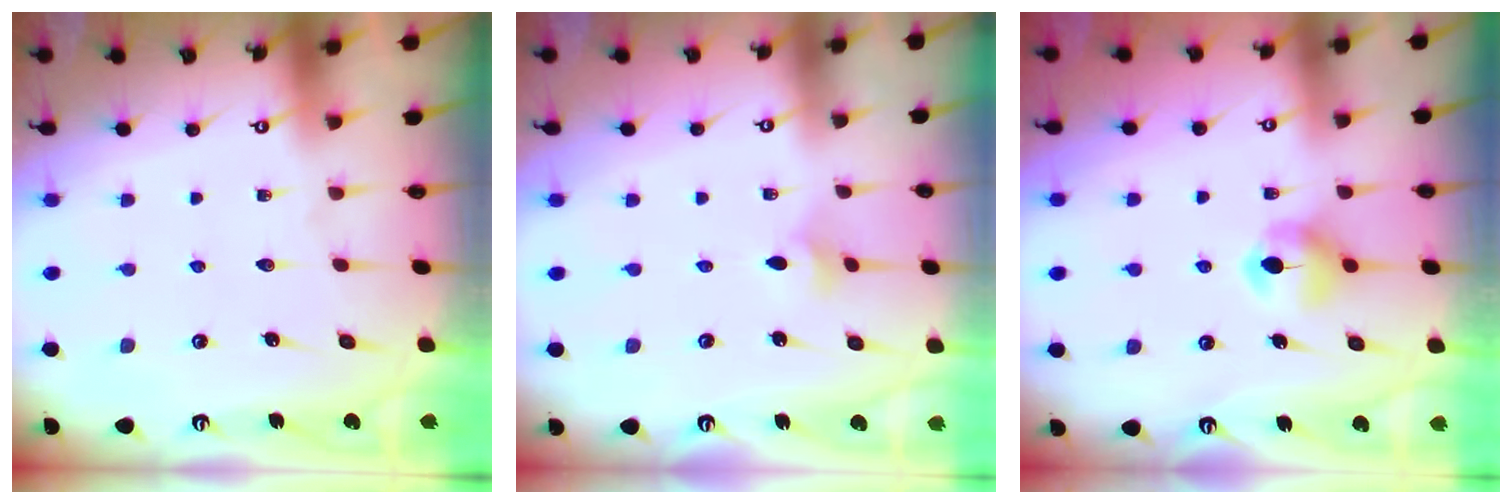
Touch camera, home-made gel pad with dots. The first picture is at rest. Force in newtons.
{"total": 2.7, "press": 2.6, "slide": 0.5}
{"total": 6.0, "press": 5.9, "slide": 0.6}